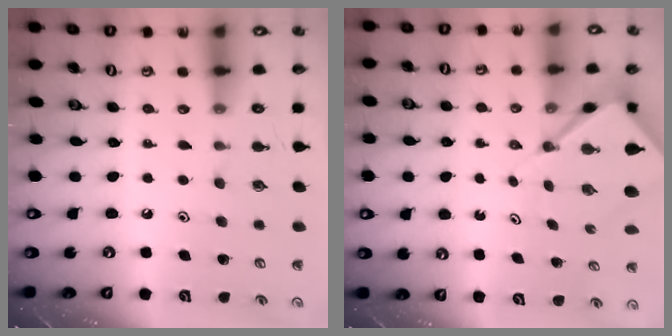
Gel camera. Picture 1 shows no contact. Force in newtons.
{"total": 5.8, "press": 5.7, "slide": 0.5}